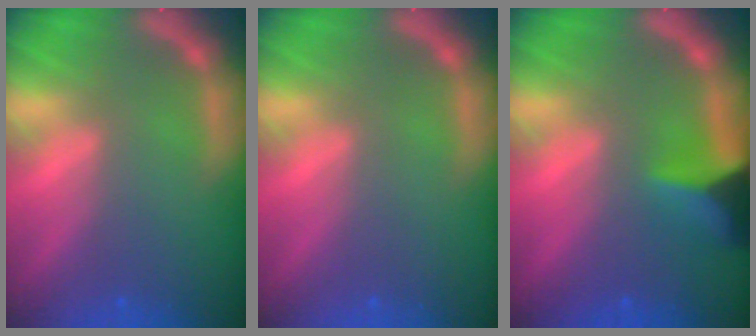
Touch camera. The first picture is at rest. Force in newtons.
{"total": 0.0}
{"total": 5.4}